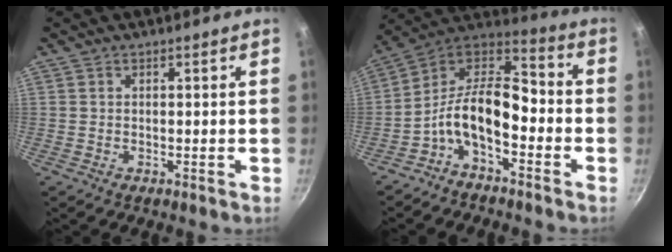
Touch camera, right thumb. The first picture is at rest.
{"total": 12.9, "force": [-4.2, 6.4, 10.4], "torque": [-0.172, 0.088, -0.084]}